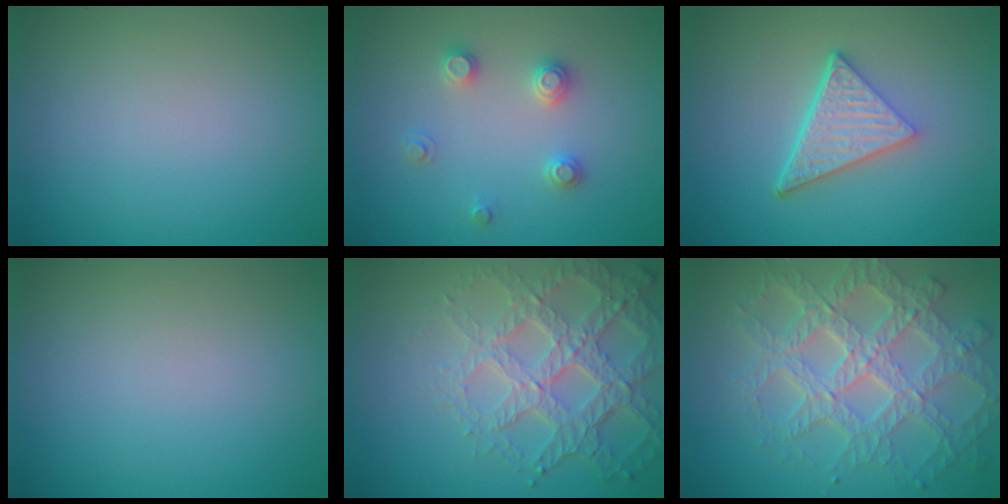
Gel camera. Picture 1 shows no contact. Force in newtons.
{"total": 2.3, "press": 2.3, "slide": 0.2}
{"total": 5.1, "press": 3.5, "slide": 3.7}
{"total": 0.0}
{"total": 6.5, "press": 4.9, "slide": 4.3}
{"total": 7.8, "press": 5.8, "slide": 5.3}